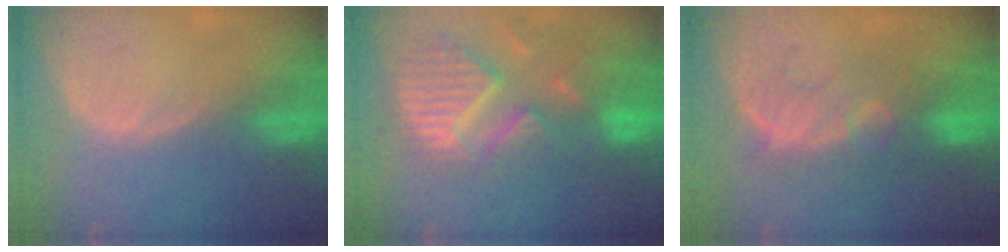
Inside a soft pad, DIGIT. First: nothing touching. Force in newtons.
{"total": 12.9, "press": 10.9, "slide": 7.0}
{"total": 8.1, "press": 7.9, "slide": 1.8}